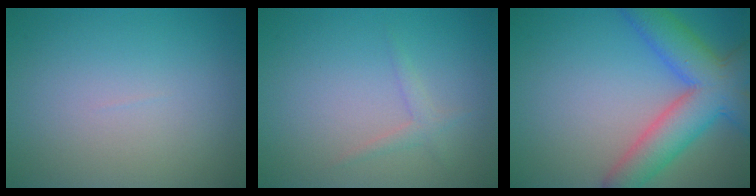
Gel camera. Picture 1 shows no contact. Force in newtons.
{"total": 1.2, "press": 1.1, "slide": 0.1}
{"total": 8.3, "press": 8.3, "slide": 0.4}